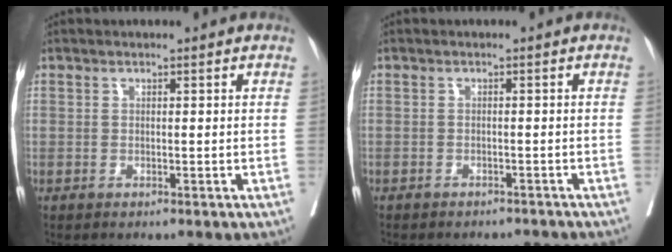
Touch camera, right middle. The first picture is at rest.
{"total": 5.0, "force": [-4.6, 1.5, 1.1], "torque": [-0.006, 0.002, -0.055]}